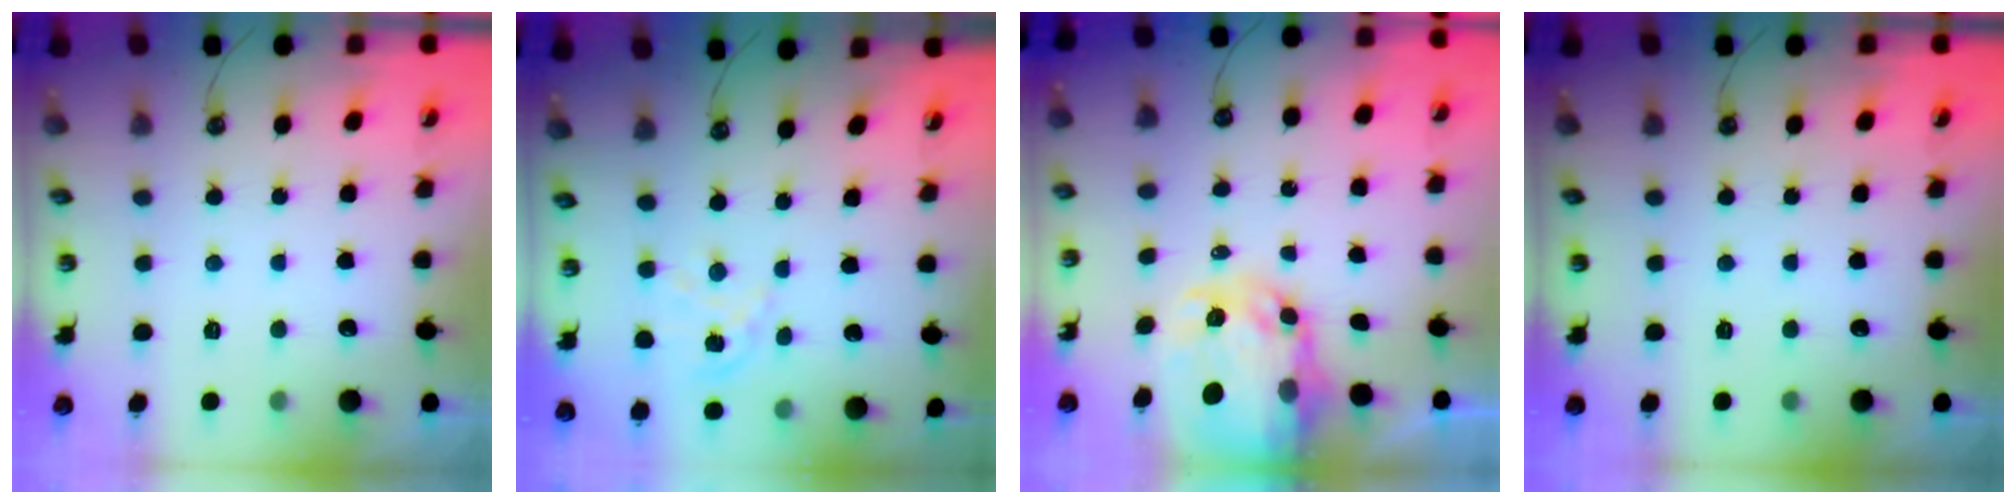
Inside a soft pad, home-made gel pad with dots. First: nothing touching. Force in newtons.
{"total": 2.5, "press": 2.5, "slide": 0.2}
{"total": 8.6, "press": 8.5, "slide": 0.8}
{"total": 0.0}